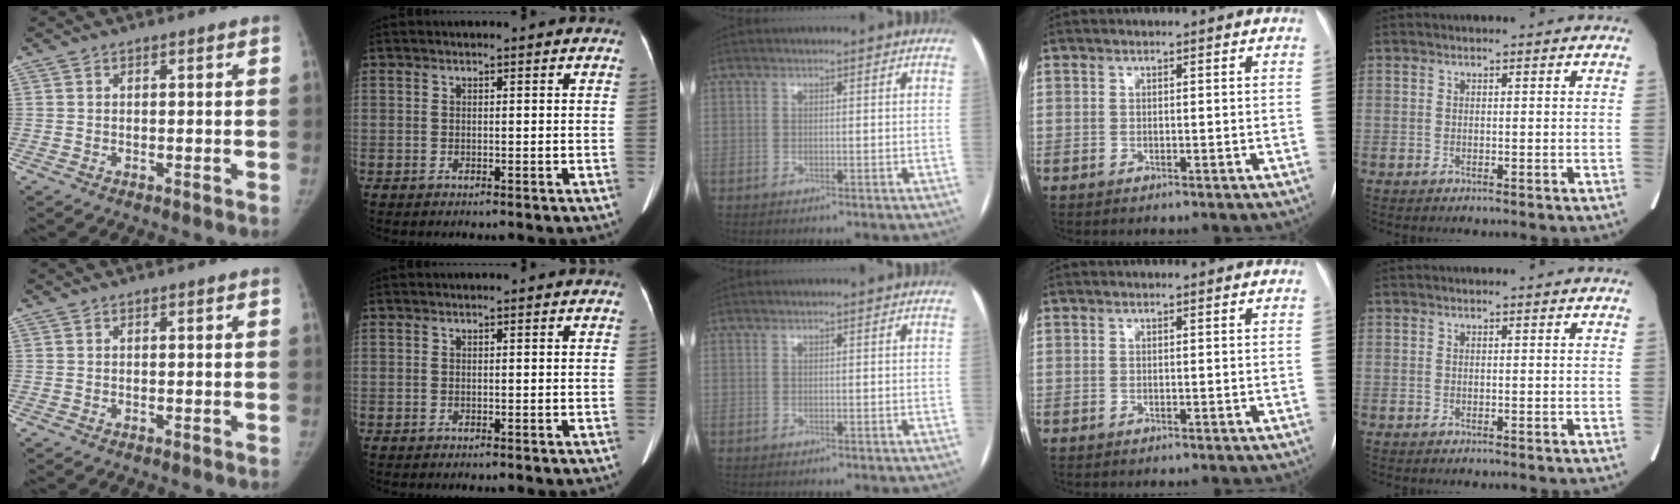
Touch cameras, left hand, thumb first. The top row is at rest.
{}